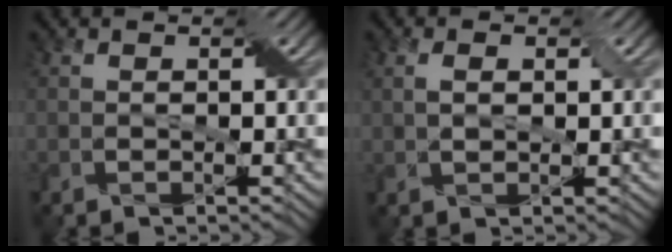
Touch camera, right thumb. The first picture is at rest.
{"total": 2.1, "force": [0.6, 1.1, 1.7], "torque": [-0.034, -0.001, 0.013]}